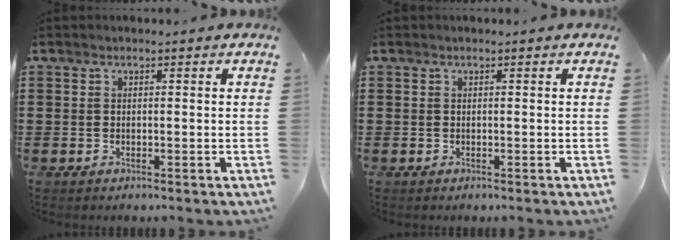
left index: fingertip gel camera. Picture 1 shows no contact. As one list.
[{"total": 0.0}]